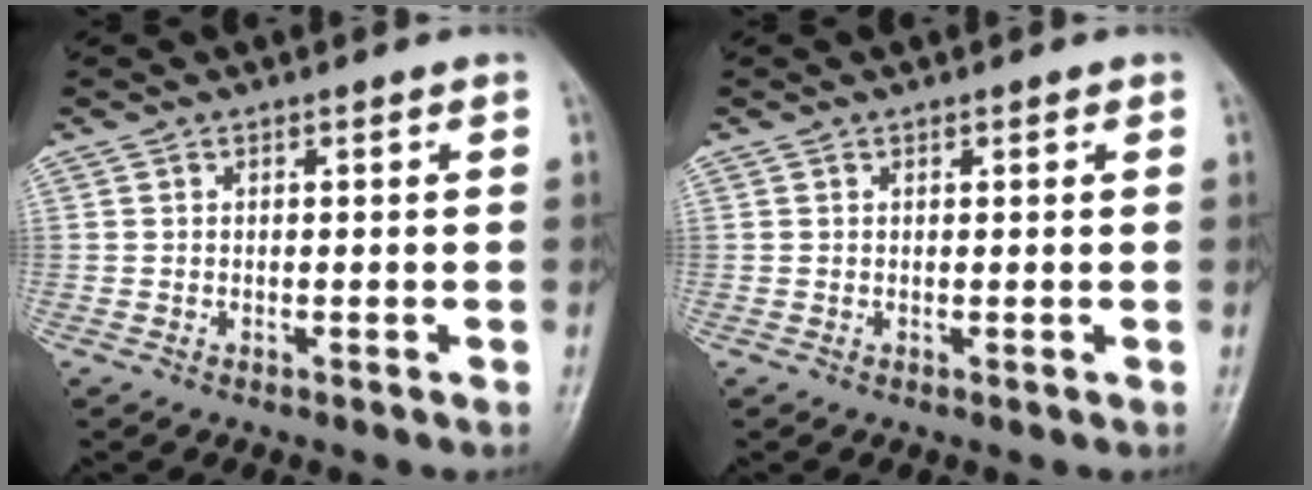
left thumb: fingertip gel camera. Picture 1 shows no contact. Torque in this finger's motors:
{"motor_torque": [-0.15, -0.07, -0.04, -0.09, 0.01]}